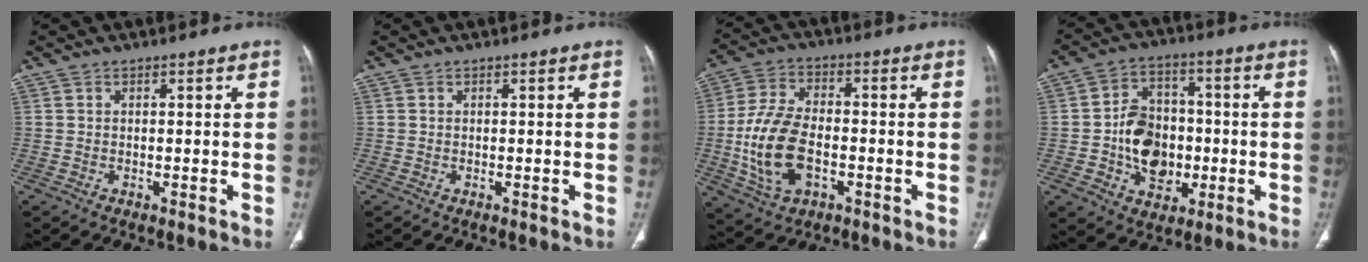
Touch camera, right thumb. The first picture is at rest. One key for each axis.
{"total": 0.0}
{"total": 14.0, "fx": -3.0, "fy": 8.2, "fz": 11.0, "tx": -0.221, "ty": 0.014, "tz": -0.050}
{"total": 13.2, "fx": -2.0, "fy": 10.1, "fz": 8.2, "tx": -0.092, "ty": 0.023, "tz": -0.028}